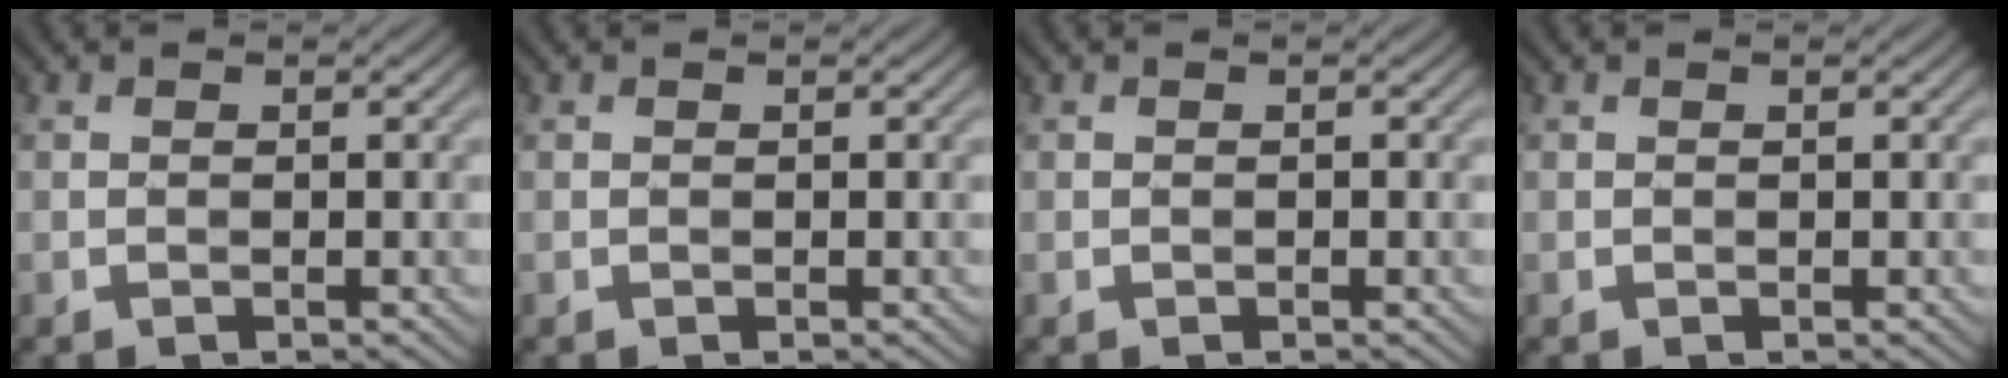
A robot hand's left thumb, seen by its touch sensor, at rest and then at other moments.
{"total": 0.0}
{"total": 0.0}
{"total": 0.0}